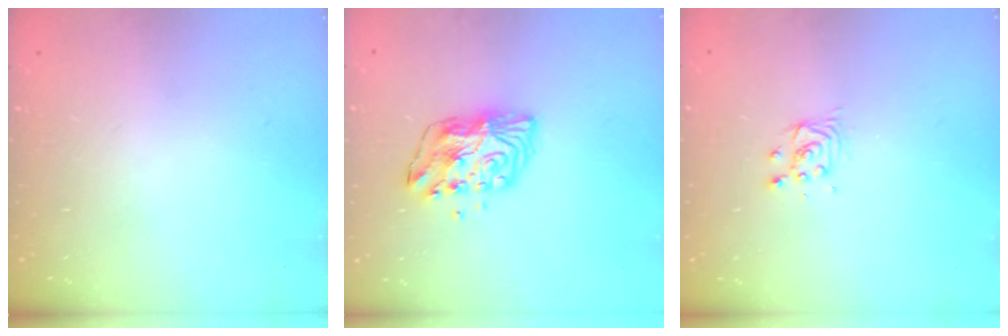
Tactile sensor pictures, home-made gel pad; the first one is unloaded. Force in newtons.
{"total": 10.2, "press": 10.2, "slide": 0.6}
{"total": 3.8, "press": 3.7, "slide": 0.5}